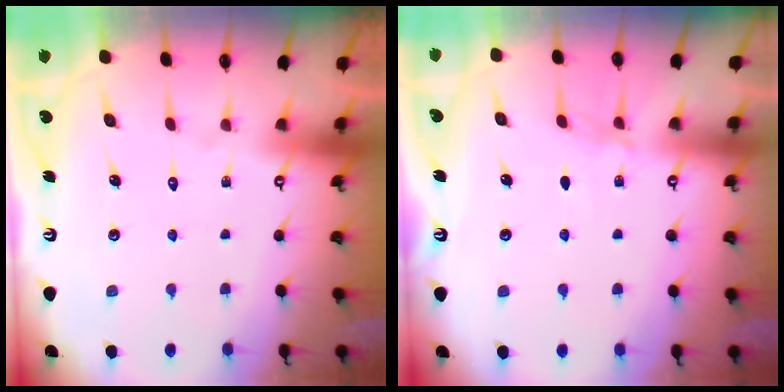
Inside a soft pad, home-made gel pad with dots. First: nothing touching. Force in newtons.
{"total": 4.5, "press": 4.5, "slide": 0.5}